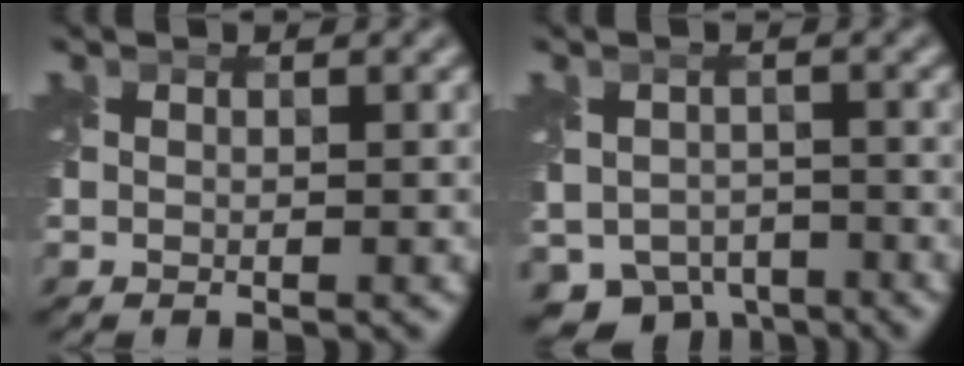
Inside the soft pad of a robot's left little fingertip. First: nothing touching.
{"total": 5.6, "force": [-3.8, 3.9, 1.4], "torque": [-0.013, -0.017, -0.056]}